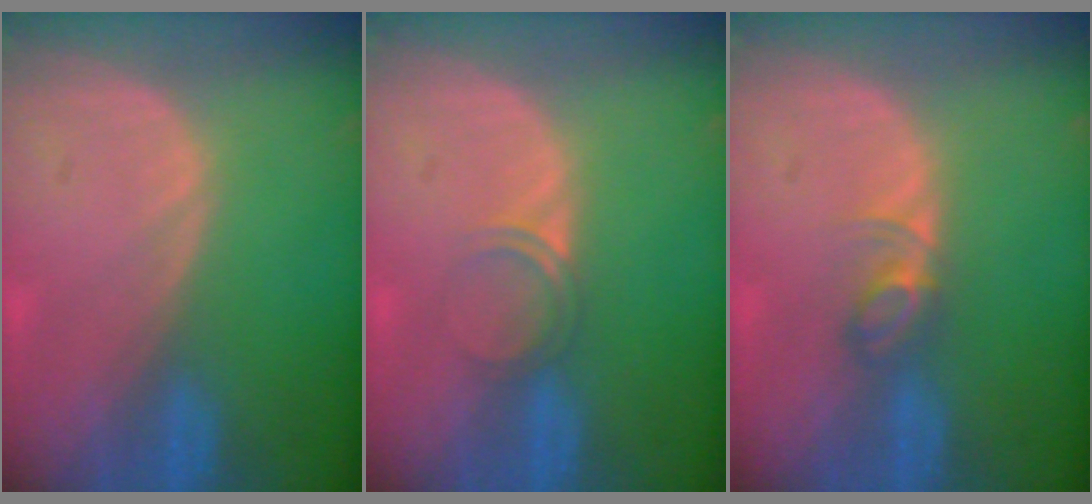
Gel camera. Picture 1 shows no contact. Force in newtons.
{"total": 2.1, "press": 1.8, "slide": 1.1}
{"total": 2.8, "press": 2.8, "slide": 0.4}